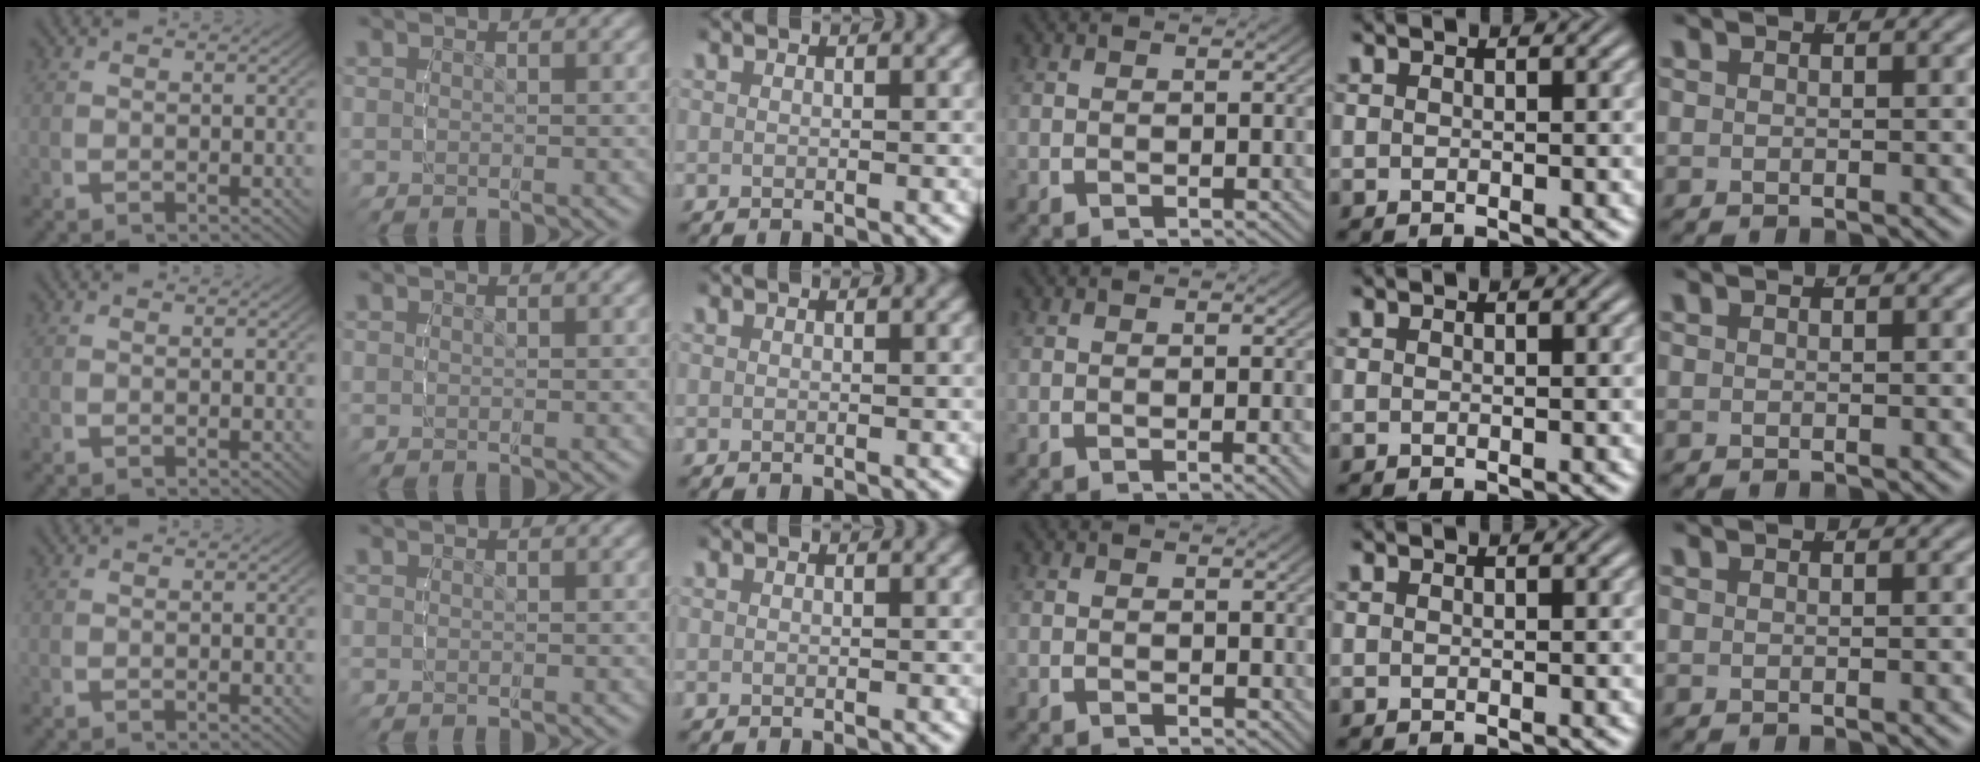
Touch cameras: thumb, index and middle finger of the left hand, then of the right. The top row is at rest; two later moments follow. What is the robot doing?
{"motion": "lift_and_place", "object": "cubes"}